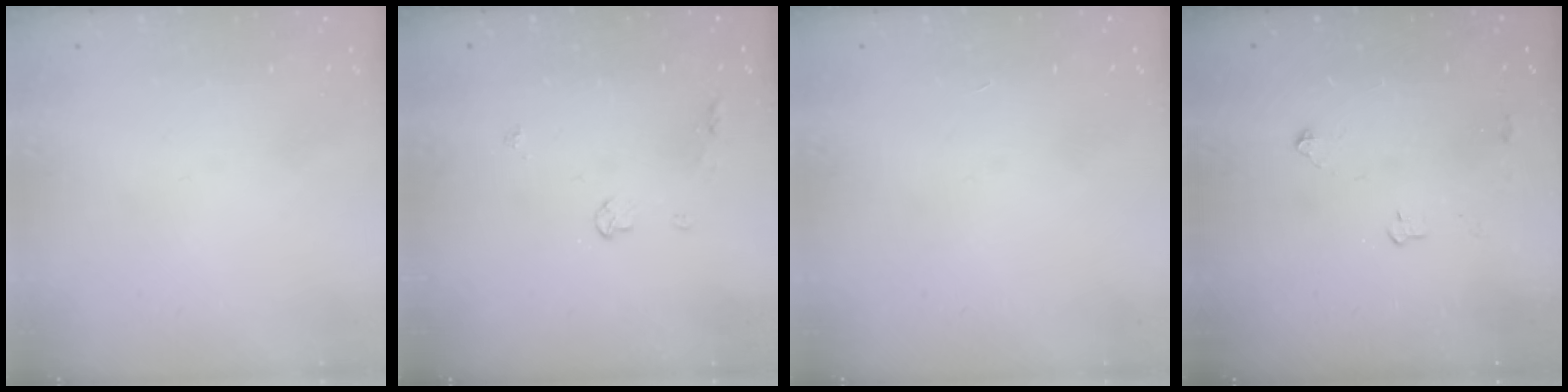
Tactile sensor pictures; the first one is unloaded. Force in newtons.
{"total": 3.6, "press": 3.6, "slide": 0.6}
{"total": 0.0}
{"total": 3.3, "press": 3.2, "slide": 0.5}